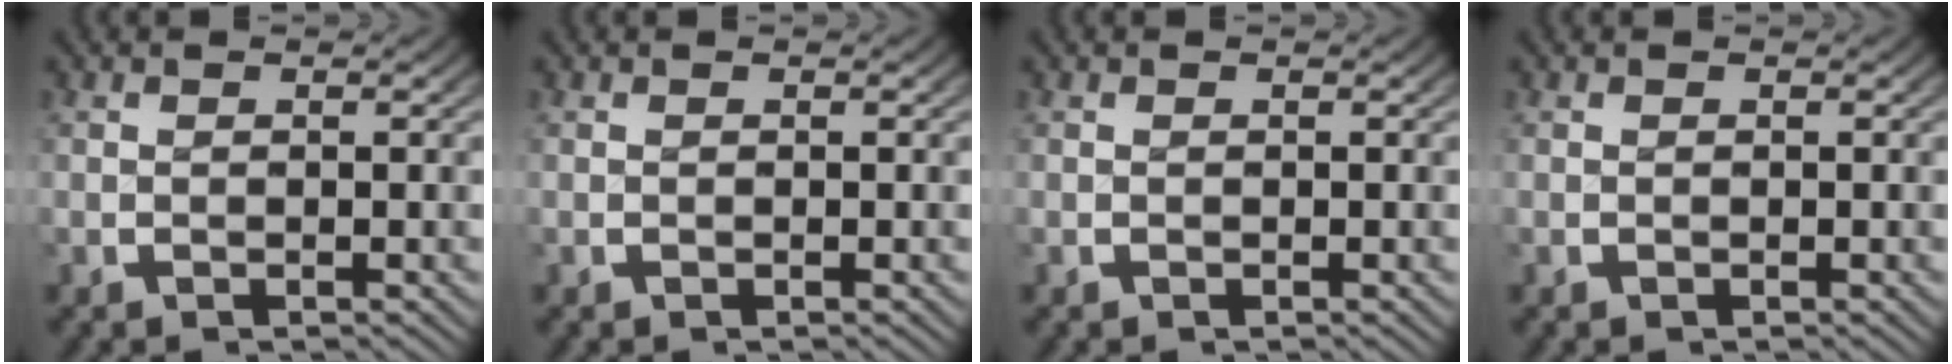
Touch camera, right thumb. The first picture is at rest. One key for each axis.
{"total": 0.0}
{"total": 0.0}
{"total": 0.0}